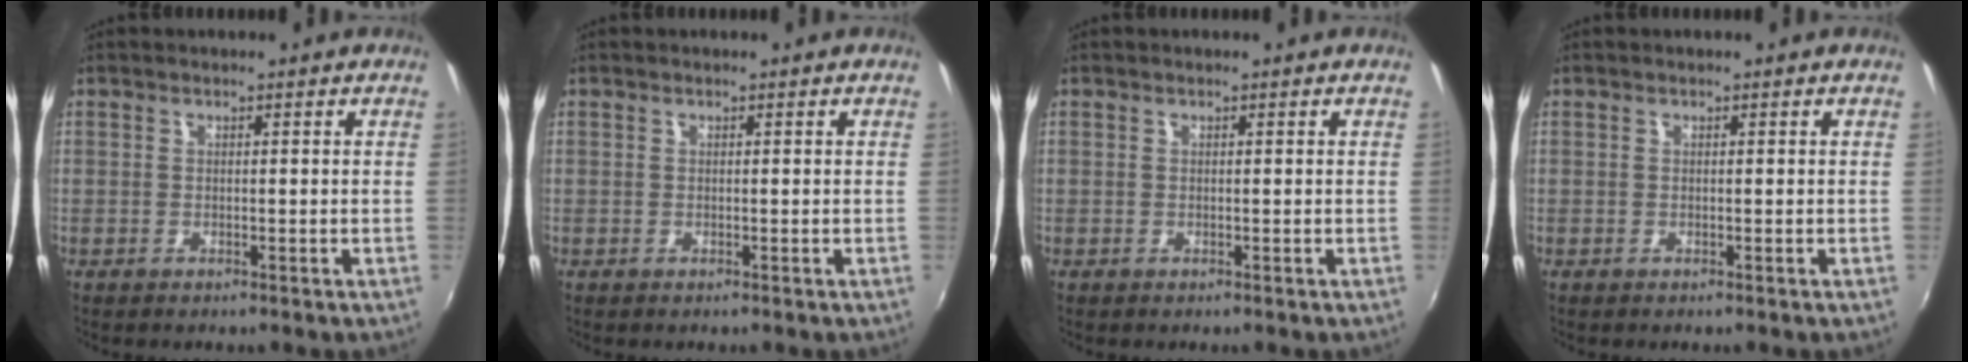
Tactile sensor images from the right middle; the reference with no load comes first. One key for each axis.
{"total": 0.0}
{"total": 0.0}
{"total": 0.0}